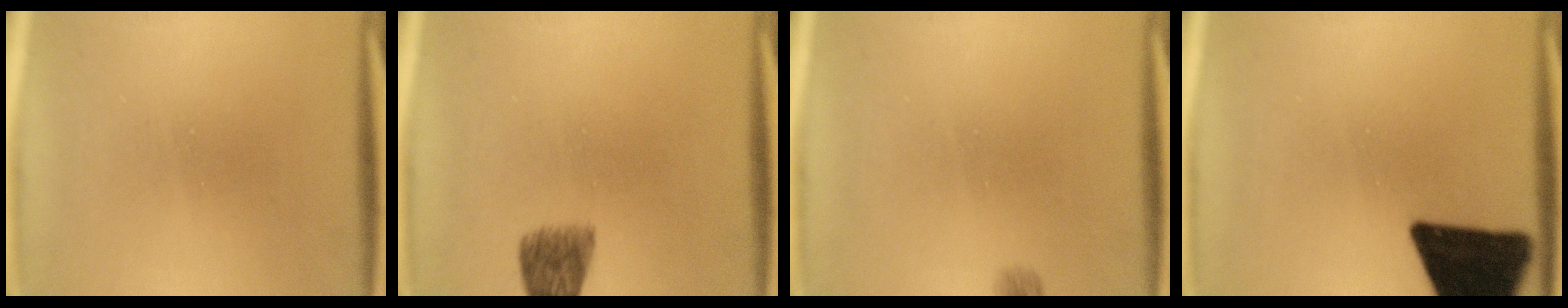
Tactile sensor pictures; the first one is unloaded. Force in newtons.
{"total": 5.4}
{"total": 1.3}
{"total": 18.9}